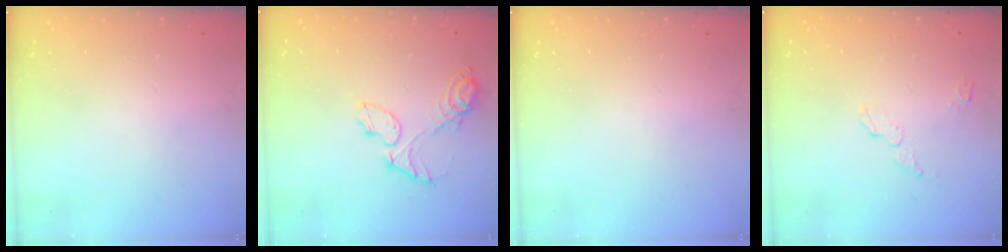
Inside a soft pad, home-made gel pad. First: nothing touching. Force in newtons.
{"total": 10.0, "press": 9.9, "slide": 0.7}
{"total": 0.0}
{"total": 4.1, "press": 4.0, "slide": 0.5}